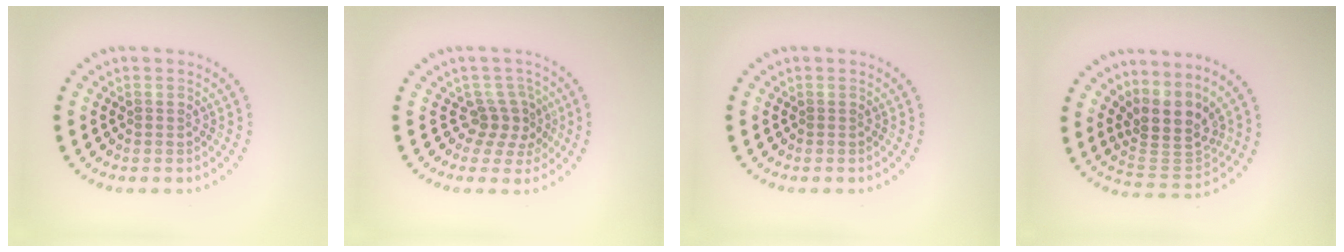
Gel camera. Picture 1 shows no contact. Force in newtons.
{"total": 2.5, "press": 1.9, "slide": 1.7}
{"total": 0.0}
{"total": 4.1, "press": 3.1, "slide": 2.8}